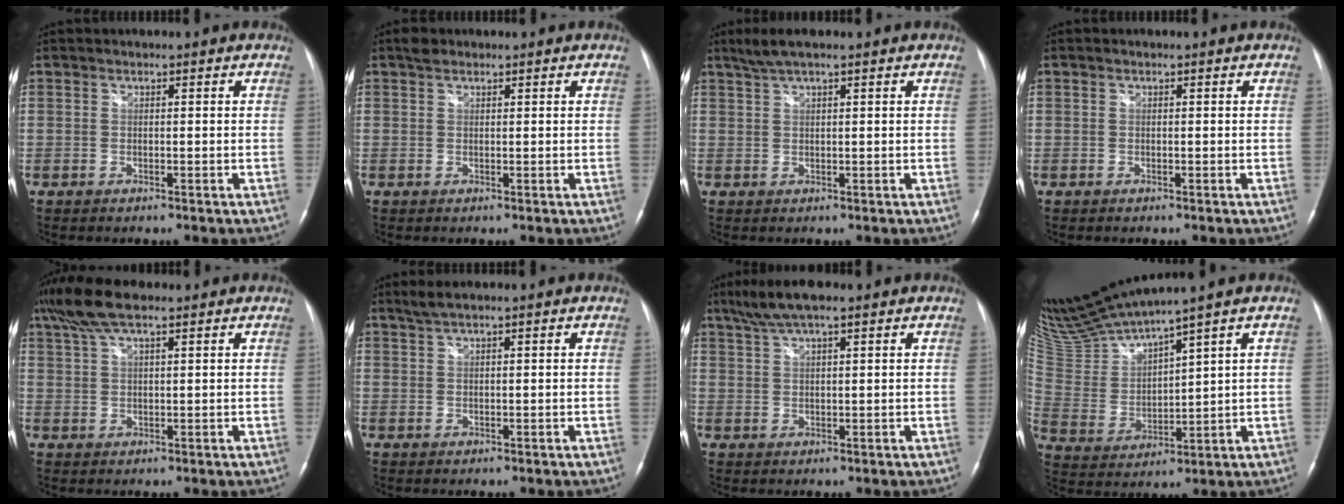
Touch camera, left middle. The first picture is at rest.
{"total": 1.4, "force": [1.1, 0.7, 0.5], "torque": [-0.012, 0.008, 0.017]}
{"total": 3.8, "force": [2.9, 0.3, 2.5], "torque": [-0.056, 0.015, 0.055]}
{"total": 0.0}
{"total": 7.8, "force": [5.6, 1.8, 5.1], "torque": [-0.111, 0.027, 0.103]}
{"total": 2.1, "force": [1.7, 0.1, 1.3], "torque": [-0.032, 0.009, 0.034]}
{"total": 6.5, "force": [4.7, 1.0, 4.3], "torque": [-0.087, 0.019, 0.083]}
{"total": 14.5, "force": [13.3, -0.6, 5.9], "torque": [-0.136, -0.011, 0.278]}